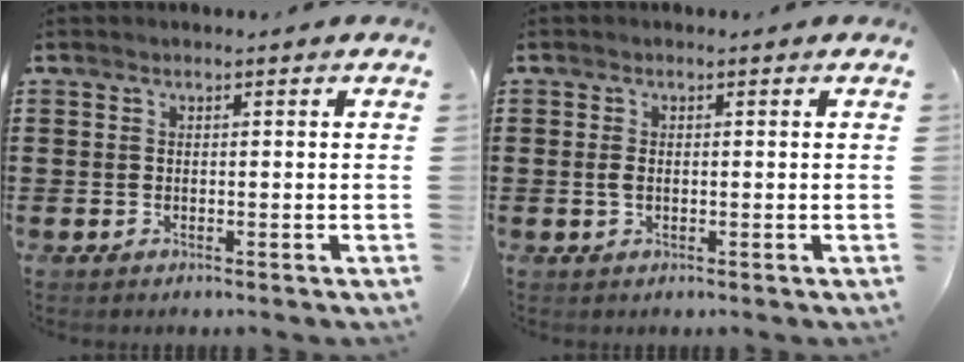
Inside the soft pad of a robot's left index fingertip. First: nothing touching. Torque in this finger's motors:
{"motor_torque": [0.21, 0.16, 0.03, -0.02]}